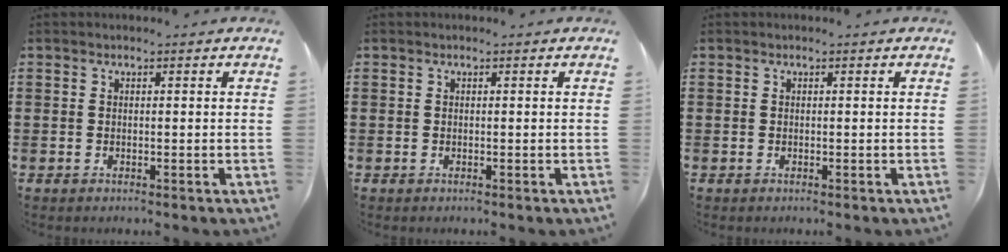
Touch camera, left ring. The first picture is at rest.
{"total": 0.0}
{"total": 0.0}